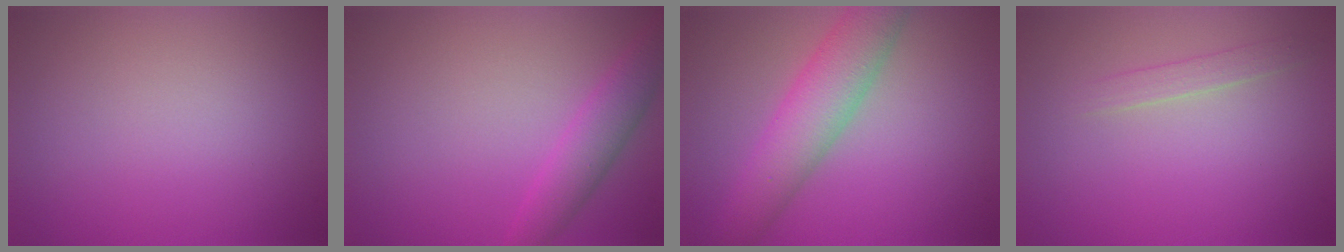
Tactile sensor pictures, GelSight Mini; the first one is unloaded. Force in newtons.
{"total": 2.9, "press": 2.9, "slide": 0.1}
{"total": 5.6, "press": 5.6, "slide": 0.2}
{"total": 1.2, "press": 1.2, "slide": 0.1}